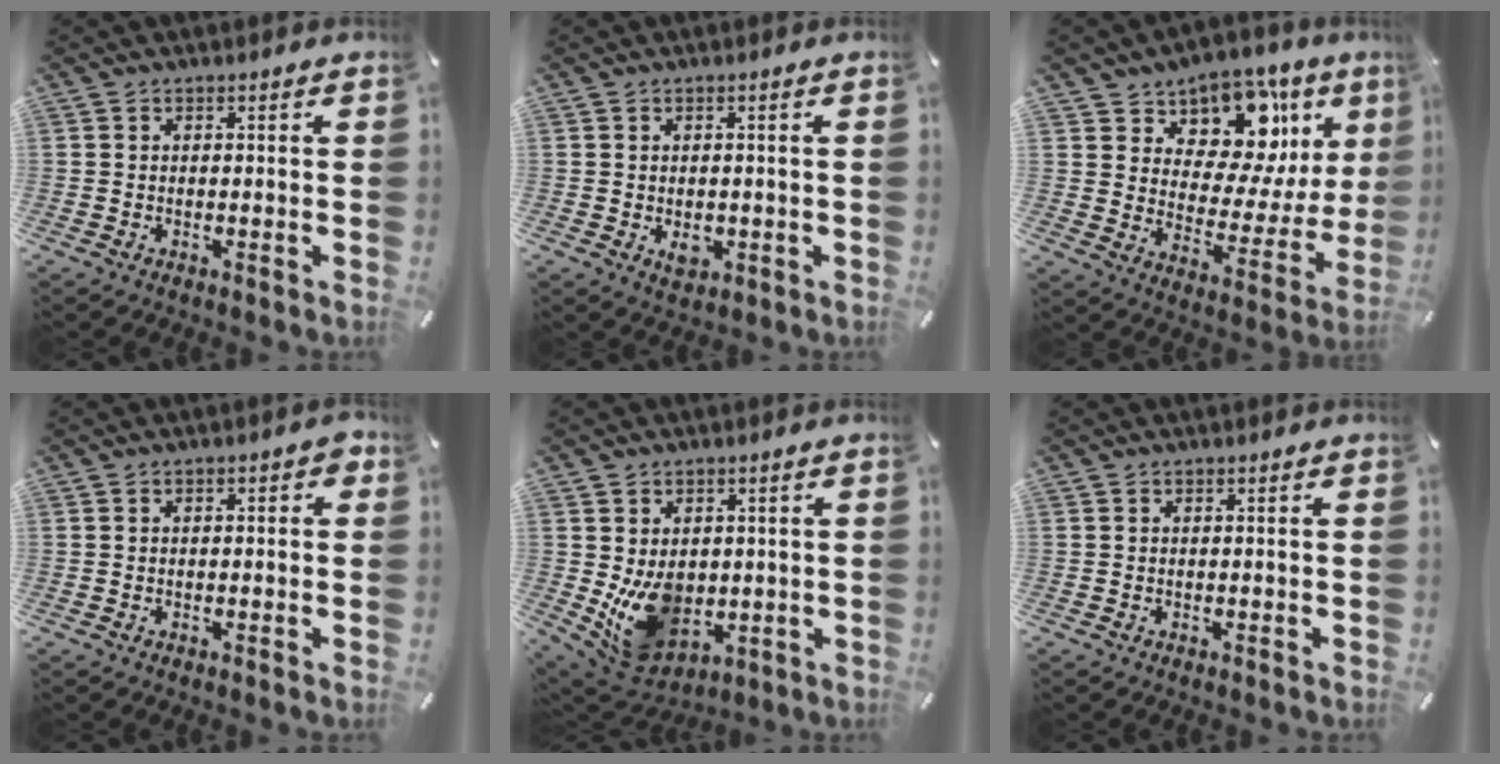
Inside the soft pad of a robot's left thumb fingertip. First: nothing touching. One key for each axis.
{"total": 3.1, "fx": -0.7, "fy": 2.3, "fz": 2.0, "tx": -0.031, "ty": -0.002, "tz": -0.012}
{"total": 13.8, "fx": 8.6, "fy": 9.2, "fz": 5.8, "tx": -0.072, "ty": -0.085, "tz": 0.146}
{"total": 1.7, "fx": 0.0, "fy": 0.9, "fz": 1.5, "tx": -0.020, "ty": 0.003, "tz": -0.003}
{"total": 11.8, "fx": -0.1, "fy": 9.5, "fz": 7.1, "tx": -0.139, "ty": -0.022, "tz": 0.004}
{"total": 0.0}